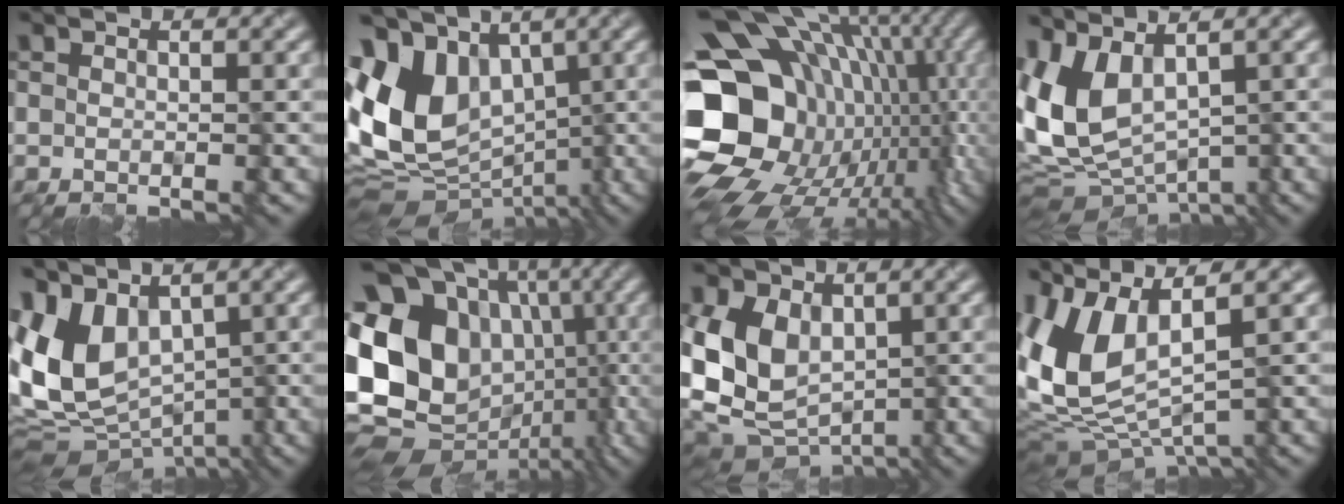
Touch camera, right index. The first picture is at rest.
{"total": 12.6, "force": [0.9, 9.0, 8.7], "torque": [-0.188, 0.015, 0.000]}
{"total": 20.4, "force": [-1.5, 15.6, 13.0], "torque": [-0.242, 0.012, -0.036]}
{"total": 7.5, "force": [0.1, 4.2, 6.2], "torque": [-0.128, -0.015, -0.003]}
{"total": 7.4, "force": [-0.1, 5.1, 5.5], "torque": [-0.106, -0.002, -0.016]}
{"total": 21.1, "force": [-0.2, 17.2, 12.3], "torque": [-0.209, 0.022, -0.031]}
{"total": 8.7, "force": [-0.7, 6.3, 5.9], "torque": [-0.107, -0.003, -0.026]}
{"total": 8.2, "force": [0.5, 3.5, 7.4], "torque": [-0.175, 0.001, 0.003]}